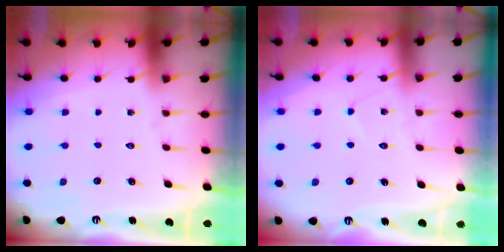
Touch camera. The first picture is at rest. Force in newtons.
{"total": 6.2, "press": 6.2, "slide": 0.5}